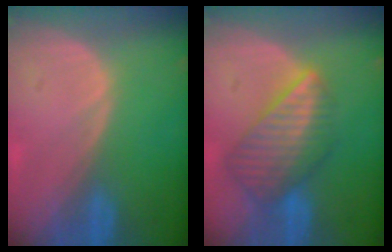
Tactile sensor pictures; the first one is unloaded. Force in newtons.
{"total": 8.5, "press": 7.5, "slide": 3.9}